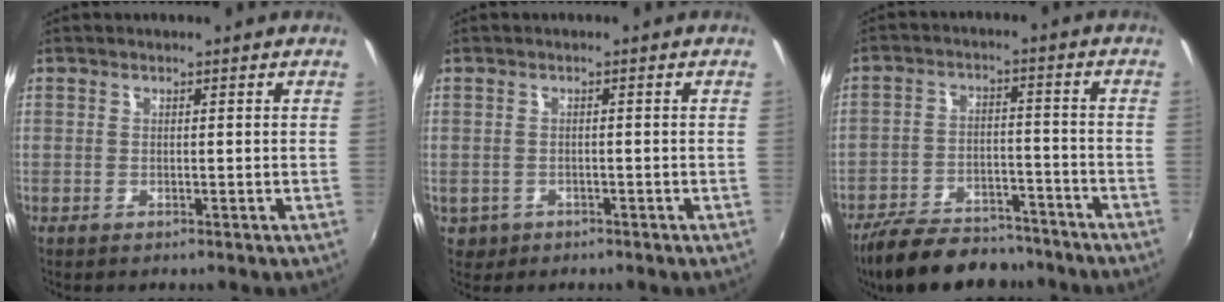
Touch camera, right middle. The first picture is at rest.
{"total": 3.4, "force": [-1.3, 3.0, 1.1], "torque": [-0.034, -0.005, -0.013]}
{"total": 16.7, "force": [-13.9, 6.1, 6.9], "torque": [-0.154, -0.008, -0.207]}